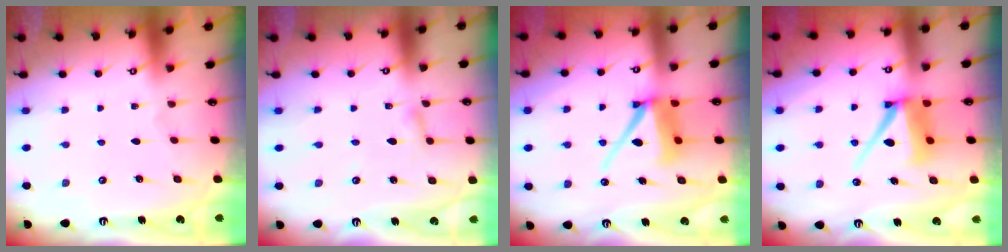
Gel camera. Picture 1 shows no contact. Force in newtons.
{"total": 2.0, "press": 2.0, "slide": 0.2}
{"total": 10.1, "press": 10.0, "slide": 1.5}
{"total": 10.0, "press": 9.9, "slide": 1.1}